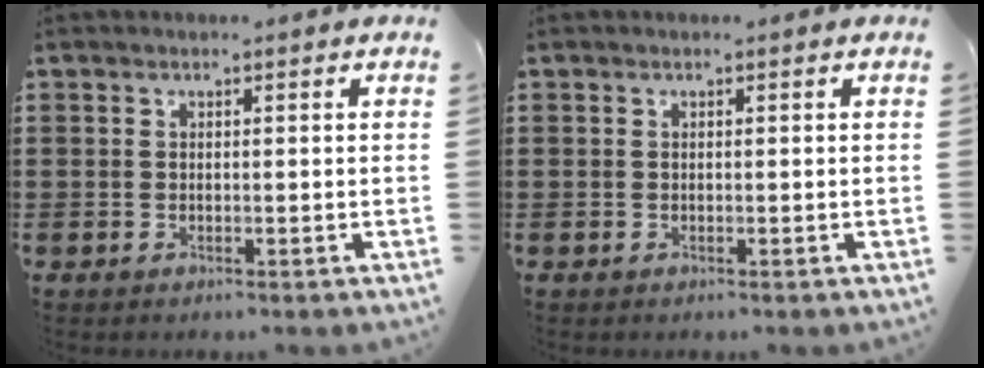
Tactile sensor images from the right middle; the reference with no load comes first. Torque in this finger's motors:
{"motor_torque": [-1.27, 0.74, 0.09, -0.01]}